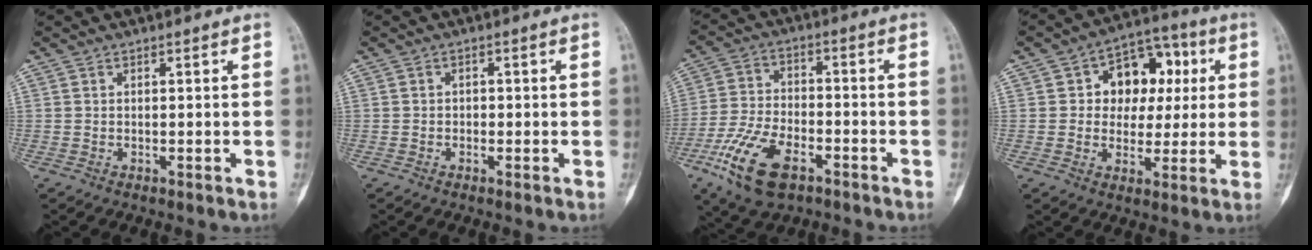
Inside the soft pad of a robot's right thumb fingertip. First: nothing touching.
{"total": 0.9, "force": [-0.3, 0.9, 0.2], "torque": [0.008, 0.002, -0.009]}
{"total": 13.8, "force": [-7.1, 6.8, 9.7], "torque": [-0.191, 0.016, -0.133]}
{"total": 13.1, "force": [2.6, 9.8, 8.4], "torque": [-0.059, 0.017, 0.033]}